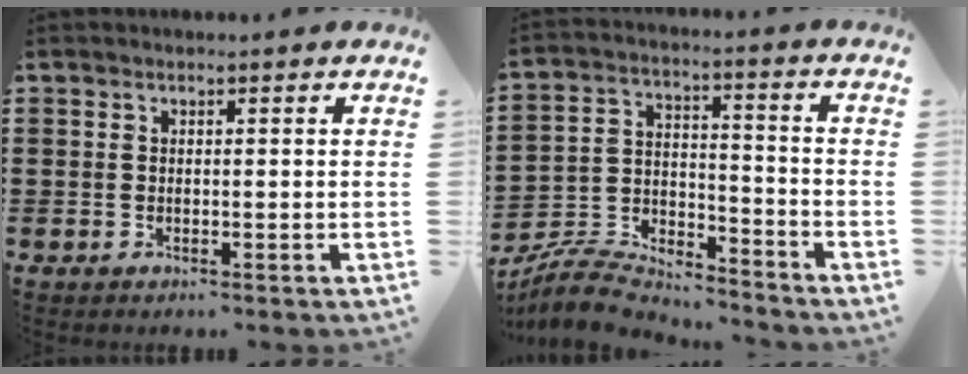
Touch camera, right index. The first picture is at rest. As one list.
[{"total": 7.3, "force": [-7.0, 1.7, 1.6], "torque": [-0.045, 0.005, -0.141]}]